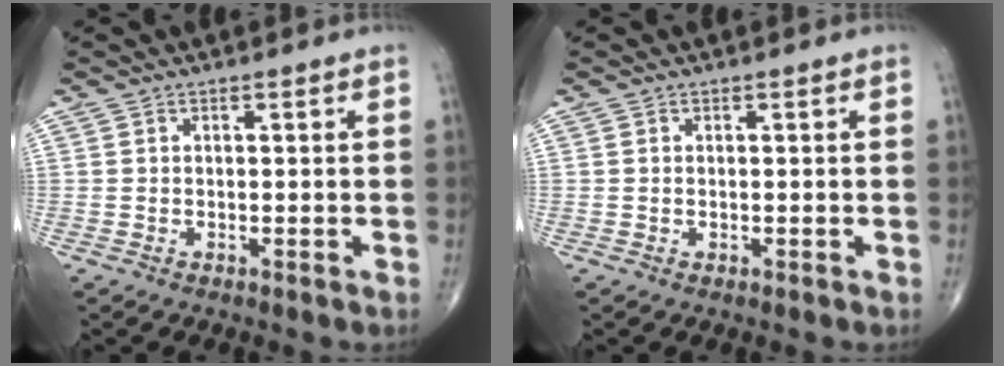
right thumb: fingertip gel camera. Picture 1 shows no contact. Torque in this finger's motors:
{"motor_torque": [-0.10, 0.26, -0.18, -0.08, -0.02]}